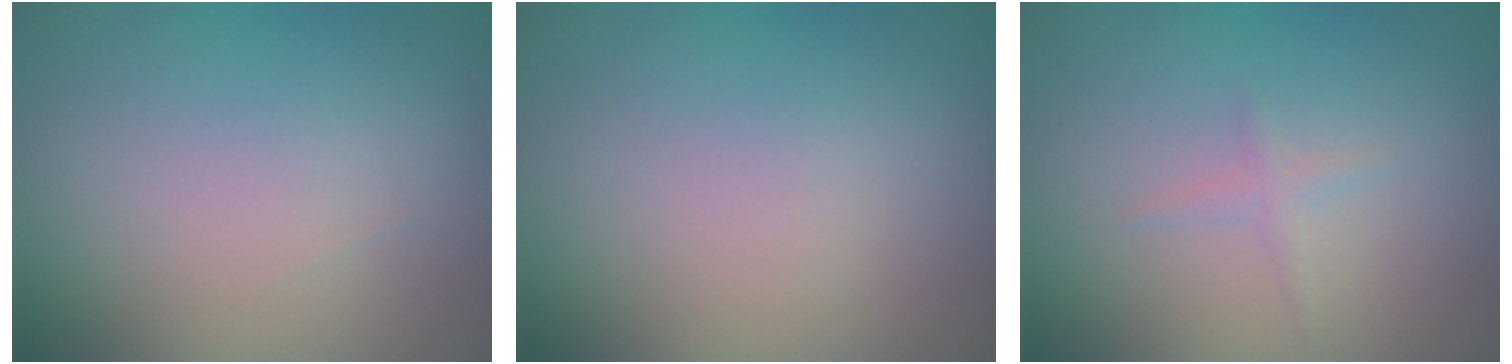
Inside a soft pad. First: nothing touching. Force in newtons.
{"total": 0.0}
{"total": 0.8, "press": 0.8, "slide": 0.1}